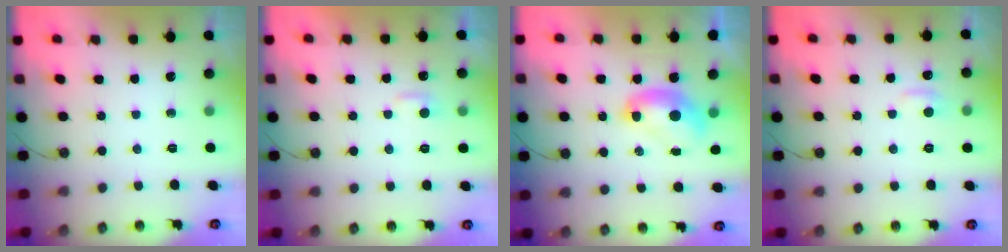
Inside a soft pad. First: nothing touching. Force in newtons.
{"total": 2.4, "press": 2.3, "slide": 0.5}
{"total": 2.0, "press": 2.0, "slide": 0.2}
{"total": 0.9, "press": 0.6, "slide": 0.7}